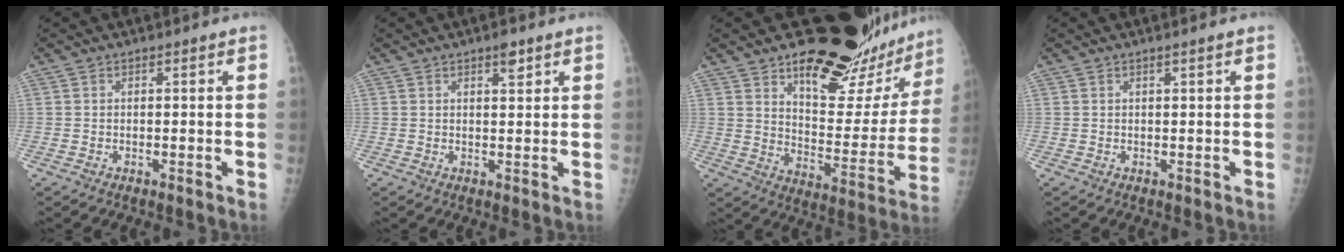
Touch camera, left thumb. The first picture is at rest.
{"total": 2.4, "force": [1.6, 0.8, 1.7], "torque": [-0.017, -0.008, 0.023]}
{"total": 24.4, "force": [17.8, 9.1, 14.0], "torque": [-0.147, -0.113, 0.249]}
{"total": 0.7, "force": [0.4, -0.1, 0.5], "torque": [-0.012, -0.002, 0.010]}